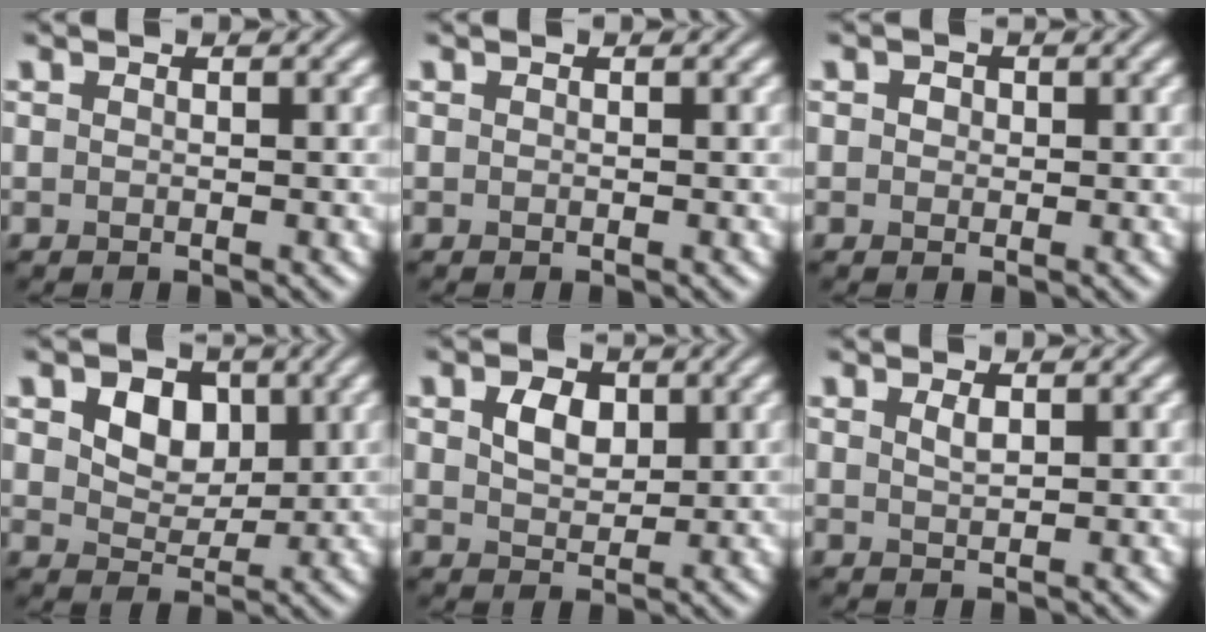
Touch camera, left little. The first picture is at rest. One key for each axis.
{"total": 0.0}
{"total": 1.0, "fx": 0.3, "fy": 0.9, "fz": 0.4, "tx": -0.006, "ty": 0.002, "tz": -0.002}
{"total": 4.4, "fx": 1.5, "fy": 3.1, "fz": 2.7, "tx": -0.053, "ty": -0.004, "tz": 0.015}
{"total": 2.9, "fx": 1.0, "fy": 1.9, "fz": 1.8, "tx": -0.042, "ty": 0.001, "tz": 0.020}
{"total": 1.0, "fx": 0.6, "fy": 0.3, "fz": 0.7, "tx": -0.017, "ty": 0.001, "tz": 0.011}